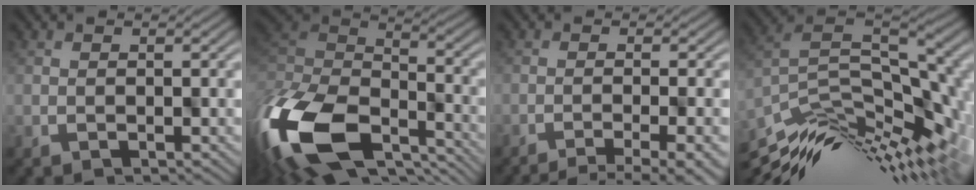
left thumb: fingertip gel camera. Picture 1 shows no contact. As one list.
[{"total": 15.4, "force": [-6.2, 8.5, 11.2], "torque": [-0.291, -0.041, -0.079]}, {"total": 7.0, "force": [-5.0, 0.9, 4.8], "torque": [-0.071, -0.002, -0.061]}, {"total": 11.5, "force": [-5.1, 3.6, 9.7], "torque": [-0.199, 0.000, -0.092]}]